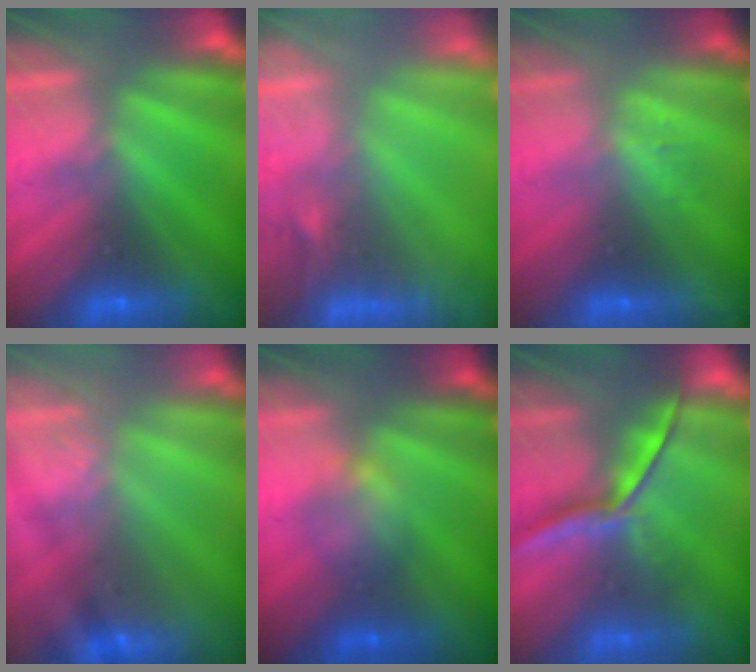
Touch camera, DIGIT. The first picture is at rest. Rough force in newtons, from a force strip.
{"total": 7.4}
{"total": 1.1}
{"total": 2.9}
{"total": 2.1}
{"total": 1.4}